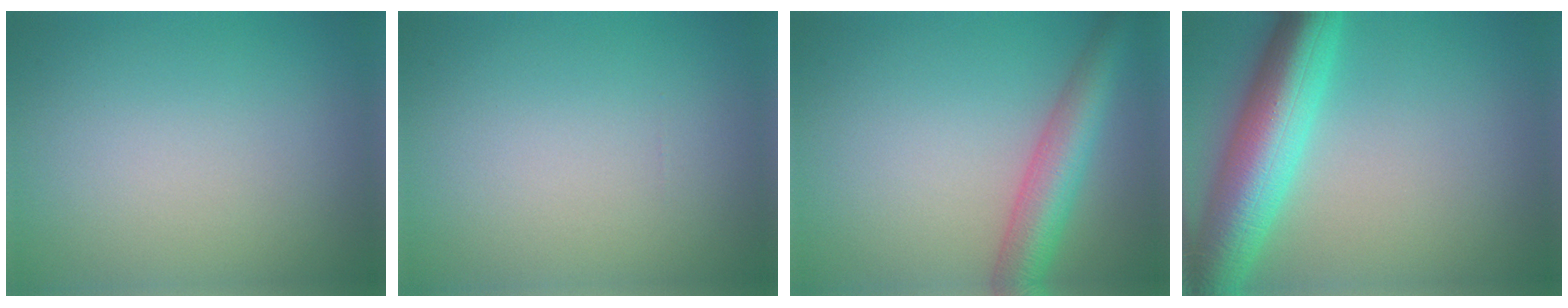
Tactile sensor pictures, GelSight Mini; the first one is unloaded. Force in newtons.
{"total": 0.0}
{"total": 5.3, "press": 5.3, "slide": 0.2}
{"total": 9.3, "press": 9.3, "slide": 0.2}